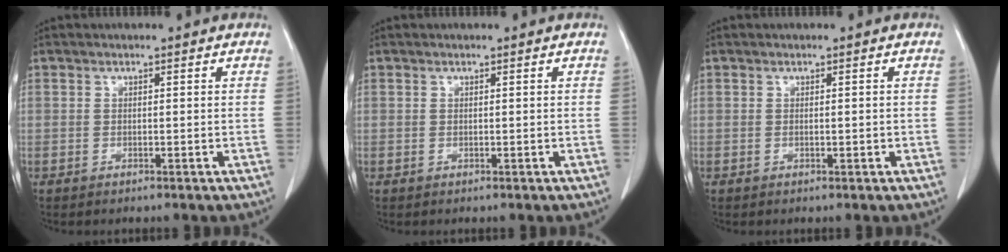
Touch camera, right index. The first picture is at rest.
{"total": 0.0}
{"total": 1.0, "force": [-0.2, 0.3, 0.9], "torque": [-0.020, 0.003, 0.002]}